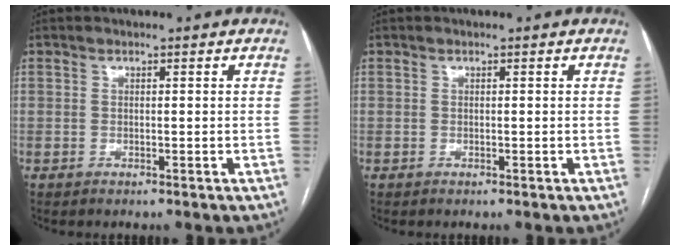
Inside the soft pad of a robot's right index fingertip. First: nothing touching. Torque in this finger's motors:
{"motor_torque": [0.00, 0.00, 0.00, 0.00]}